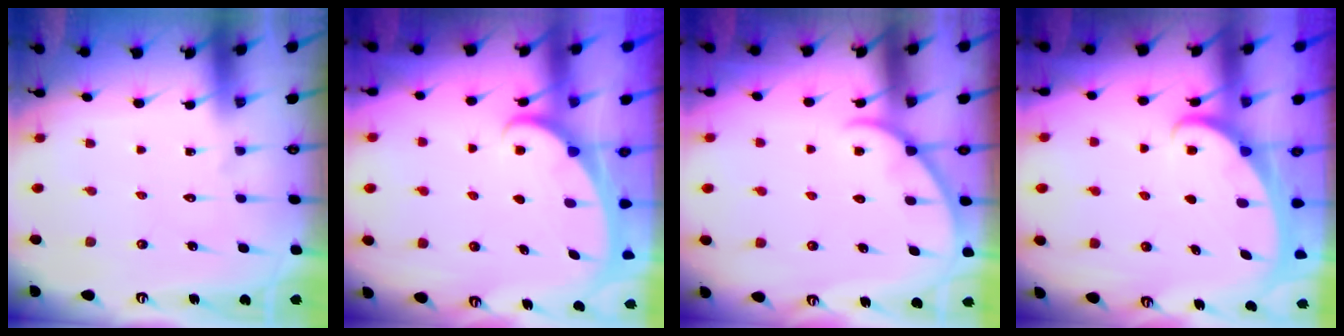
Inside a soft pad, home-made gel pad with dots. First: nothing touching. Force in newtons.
{"total": 2.4, "press": 2.3, "slide": 0.3}
{"total": 2.9, "press": 2.9, "slide": 0.4}
{"total": 2.2, "press": 2.2, "slide": 0.3}